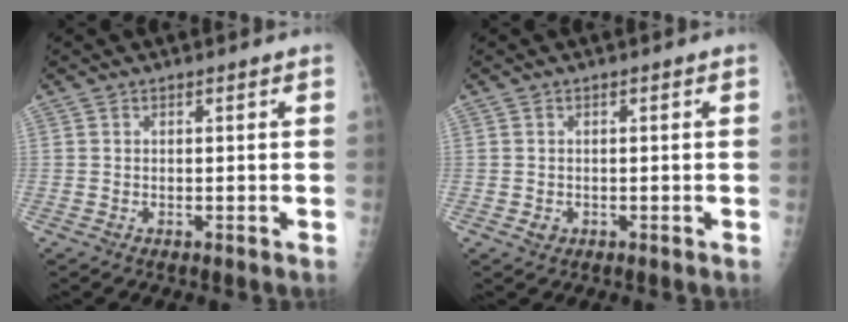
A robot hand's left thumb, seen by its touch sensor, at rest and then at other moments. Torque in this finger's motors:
{"motor_torque": [-0.06, -0.01, 0.01, 0.00, 0.00]}